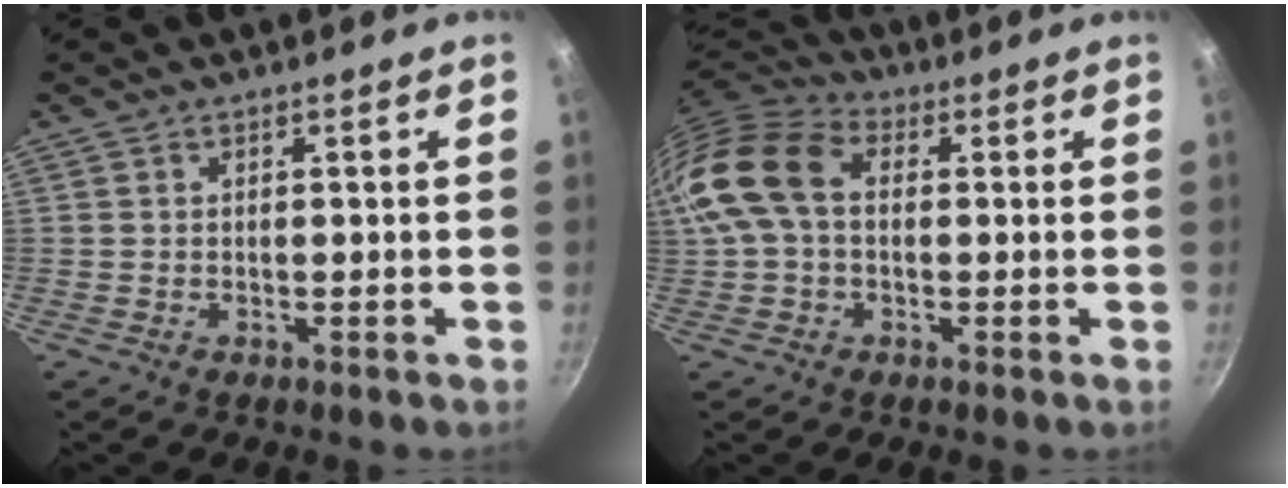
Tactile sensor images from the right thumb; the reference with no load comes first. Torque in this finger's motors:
{"motor_torque": [0.62, 1.27, 0.88, -0.50, 0.19]}